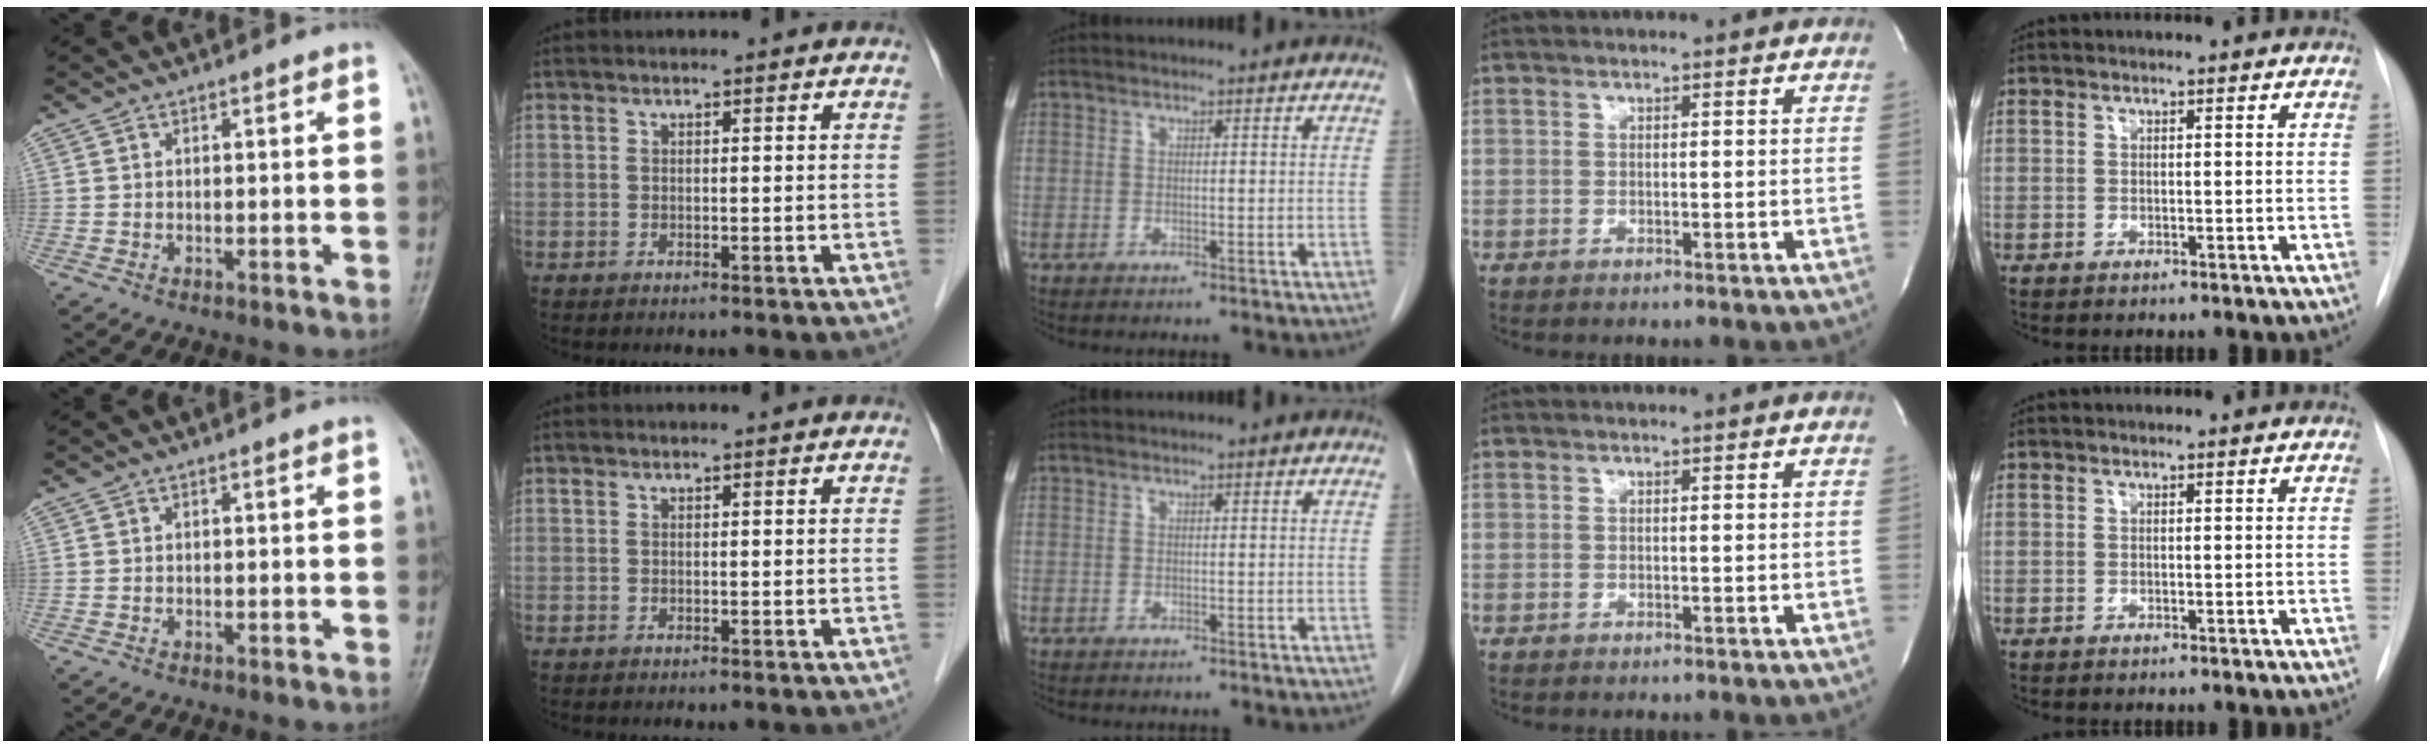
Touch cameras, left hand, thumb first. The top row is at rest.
{}